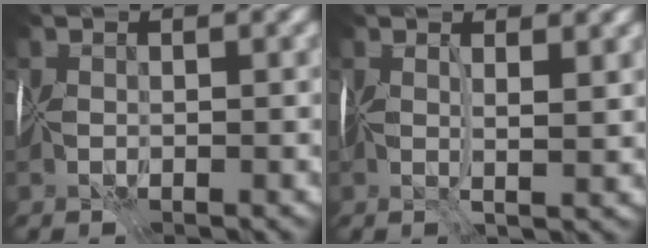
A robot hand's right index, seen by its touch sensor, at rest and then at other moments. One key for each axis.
{"total": 1.7, "fx": 1.2, "fy": -0.6, "fz": 1.1, "tx": -0.012, "ty": -0.003, "tz": 0.024}